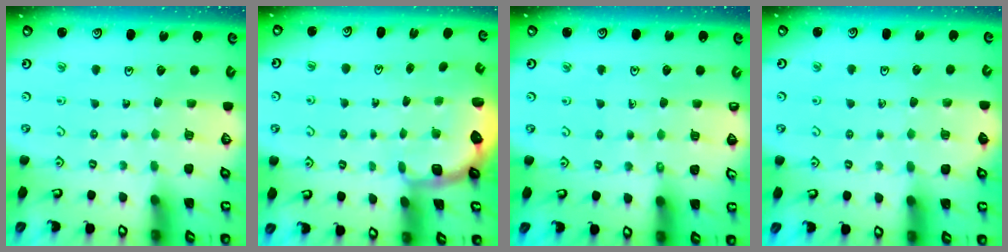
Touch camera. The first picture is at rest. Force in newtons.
{"total": 2.3, "press": 1.7, "slide": 1.5}
{"total": 2.3, "press": 2.3, "slide": 0.5}
{"total": 3.7, "press": 3.5, "slide": 1.1}